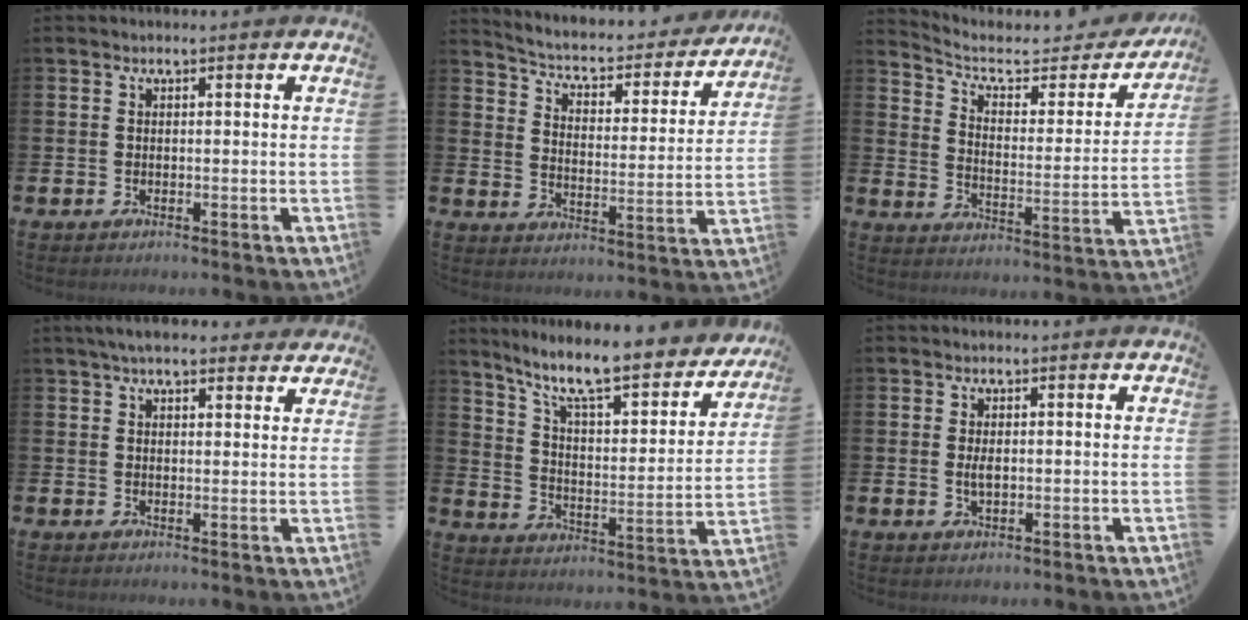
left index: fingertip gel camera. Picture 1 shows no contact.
{"total": 4.8, "force": [4.3, 1.5, 1.5], "torque": [-0.048, -0.039, 0.062]}
{"total": 7.0, "force": [5.8, 2.7, 2.8], "torque": [-0.078, -0.039, 0.092]}
{"total": 4.4, "force": [4.0, 1.2, 1.6], "torque": [-0.038, -0.008, 0.073]}
{"total": 10.5, "force": [9.0, 2.0, 5.0], "torque": [-0.122, -0.065, 0.149]}
{"total": 1.7, "force": [0.1, 0.8, 1.5], "torque": [-0.024, 0.001, 0.000]}